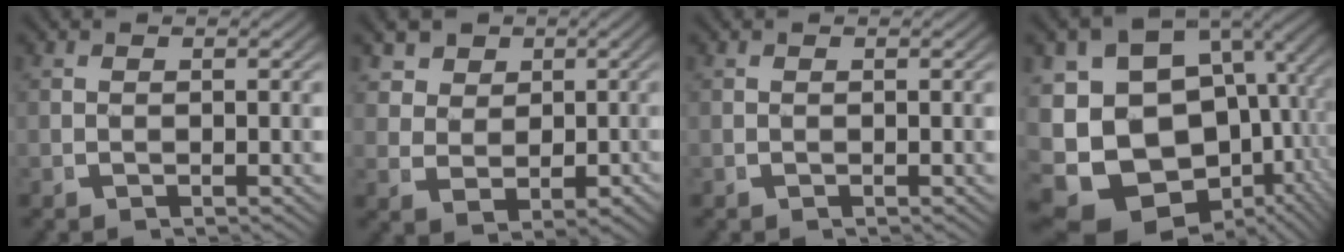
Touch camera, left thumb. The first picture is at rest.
{"total": 5.6, "force": [1.4, 4.6, 3.0], "torque": [-0.068, -0.030, 0.040]}
{"total": 0.0}
{"total": 19.8, "force": [-3.0, 15.7, 11.7], "torque": [-0.274, -0.075, -0.035]}